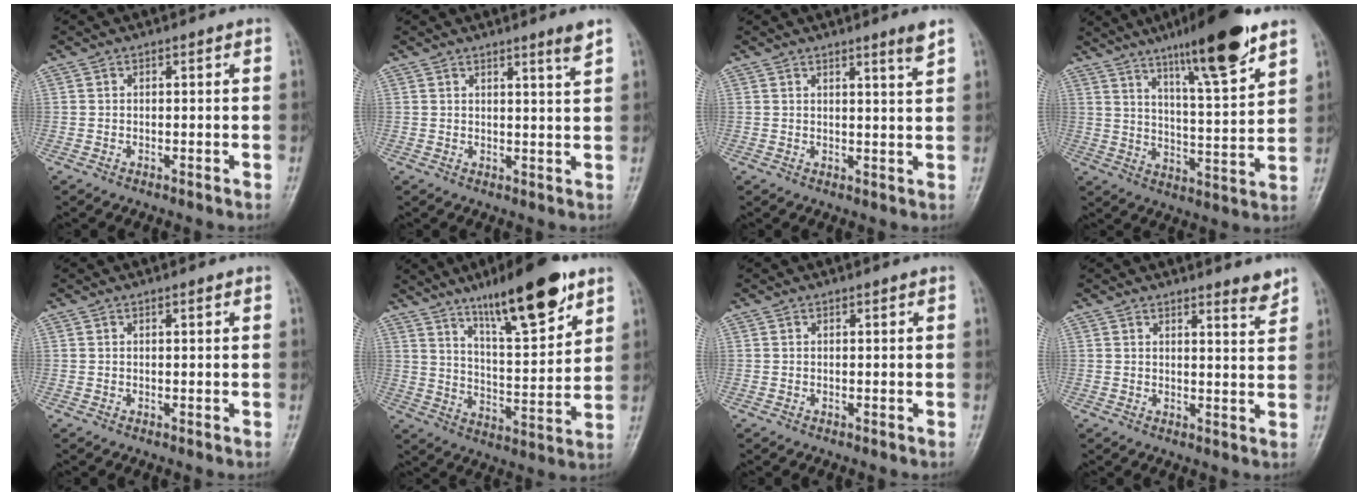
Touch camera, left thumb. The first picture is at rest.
{"total": 3.1, "force": [2.2, -0.5, 2.1], "torque": [-0.029, -0.022, 0.036]}
{"total": 3.1, "force": [2.2, -0.5, 2.1], "torque": [-0.028, -0.022, 0.036]}
{"total": 16.3, "force": [10.9, 2.1, 12.0], "torque": [-0.176, -0.057, 0.176]}
{"total": 0.7, "force": [0.4, 0.1, 0.5], "torque": [-0.007, -0.001, 0.007]}
{"total": 17.2, "force": [11.1, 4.0, 12.5], "torque": [-0.176, -0.060, 0.188]}
{"total": 0.0}
{"total": 3.3, "force": [2.9, 0.2, 1.7], "torque": [-0.014, -0.029, 0.038]}